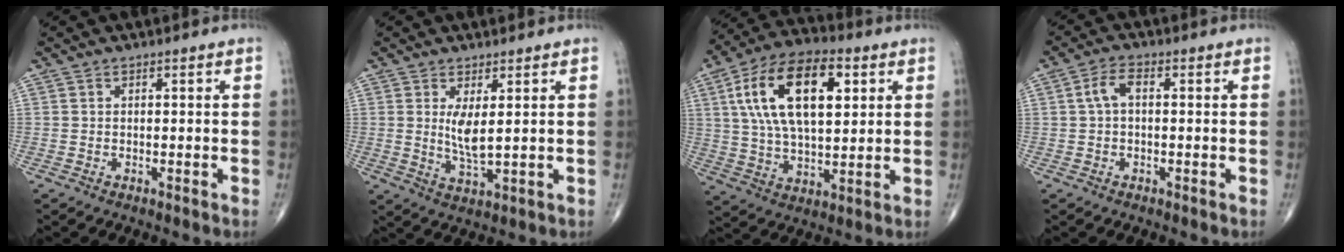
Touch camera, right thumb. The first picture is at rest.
{"total": 4.9, "force": [1.2, 1.2, 4.6], "torque": [-0.089, -0.023, 0.030]}
{"total": 19.6, "force": [5.8, 9.6, 16.1], "torque": [-0.280, 0.001, 0.098]}
{"total": 3.6, "force": [0.3, 1.9, 3.1], "torque": [-0.062, 0.012, 0.001]}